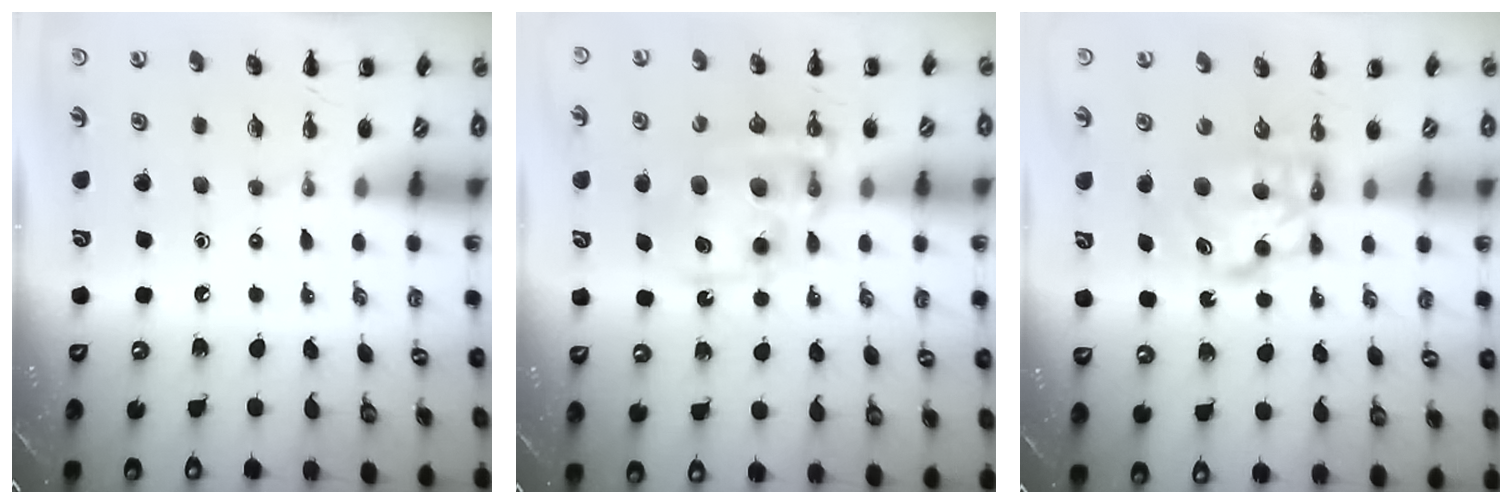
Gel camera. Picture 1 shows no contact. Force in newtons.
{"total": 13.1, "press": 12.8, "slide": 2.8}
{"total": 7.4, "press": 7.4, "slide": 0.8}